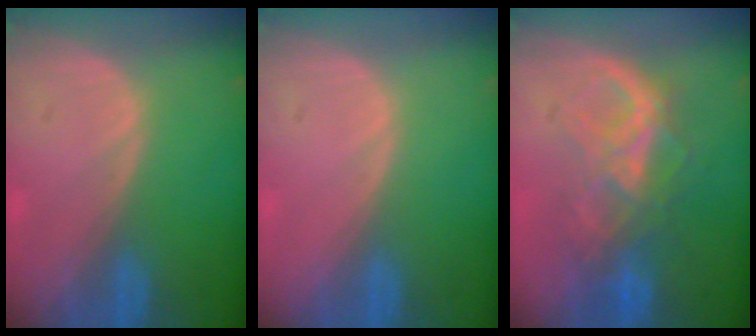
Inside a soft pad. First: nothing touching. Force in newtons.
{"total": 0.0}
{"total": 7.5, "press": 7.3, "slide": 1.6}